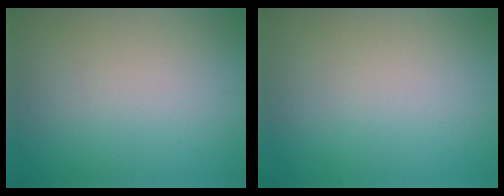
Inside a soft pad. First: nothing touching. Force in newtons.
{"total": 0.0}